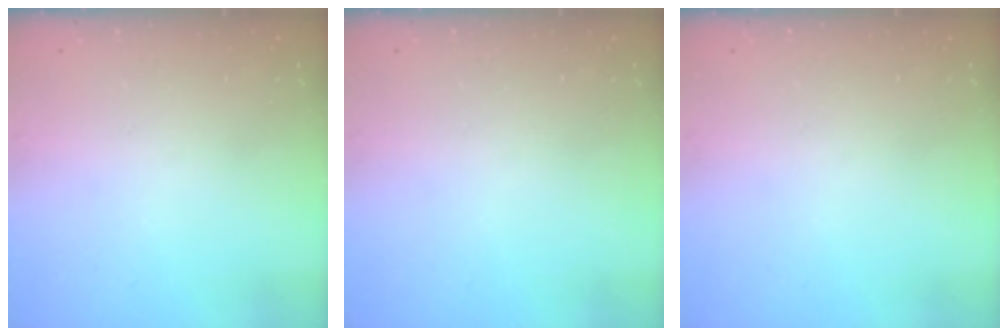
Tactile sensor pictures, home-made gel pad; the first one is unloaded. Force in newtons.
{"total": 0.0}
{"total": 0.0}